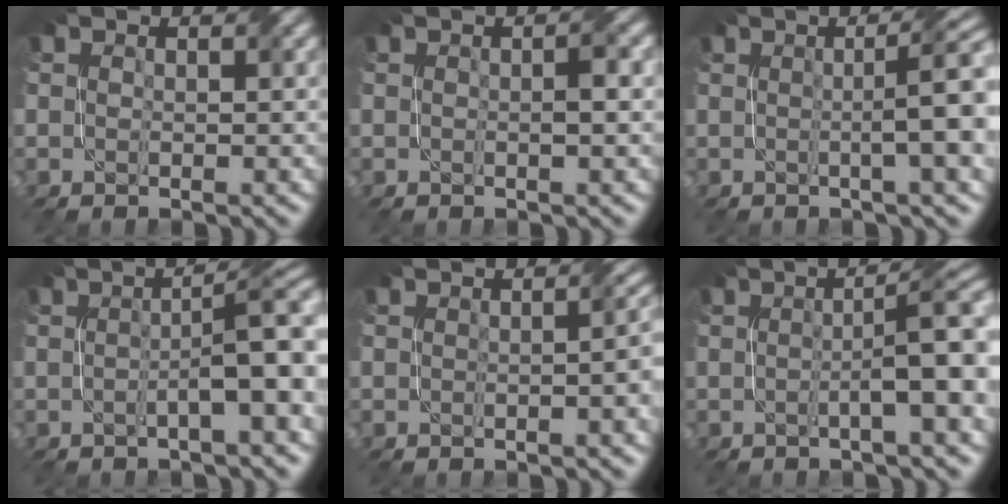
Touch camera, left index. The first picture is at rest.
{"total": 1.1, "force": [0.0, 0.1, 1.1], "torque": [-0.019, 0.003, 0.000]}
{"total": 7.0, "force": [0.6, 1.5, 6.8], "torque": [-0.077, 0.015, 0.006]}
{"total": 6.4, "force": [-0.1, 1.1, 6.3], "torque": [-0.078, 0.014, -0.005]}
{"total": 3.8, "force": [0.1, 1.4, 3.5], "torque": [-0.020, 0.013, 0.002]}
{"total": 6.9, "force": [0.2, 1.3, 6.8], "torque": [-0.083, 0.015, -0.002]}